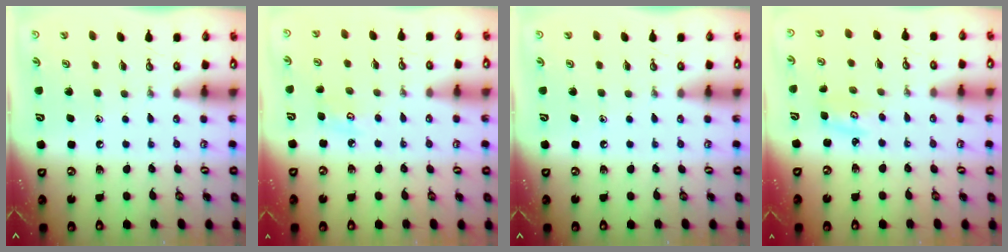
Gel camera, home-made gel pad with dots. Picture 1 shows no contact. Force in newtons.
{"total": 3.8, "press": 3.8, "slide": 0.4}
{"total": 0.0}
{"total": 2.3, "press": 2.3, "slide": 0.2}